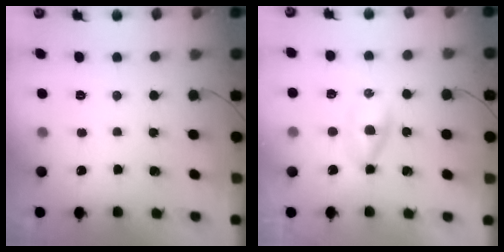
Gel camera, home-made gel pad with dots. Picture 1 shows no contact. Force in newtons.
{"total": 2.8, "press": 2.5, "slide": 1.3}